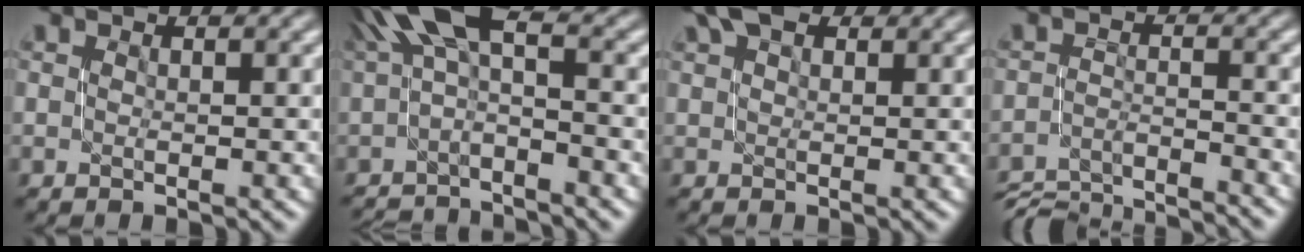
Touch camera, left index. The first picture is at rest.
{"total": 5.3, "force": [-1.2, 1.2, 5.0], "torque": [-0.085, 0.025, -0.035]}
{"total": 3.4, "force": [2.5, 1.4, 1.9], "torque": [-0.033, 0.013, 0.041]}
{"total": 8.5, "force": [-8.3, 1.1, 1.4], "torque": [-0.024, -0.008, -0.126]}